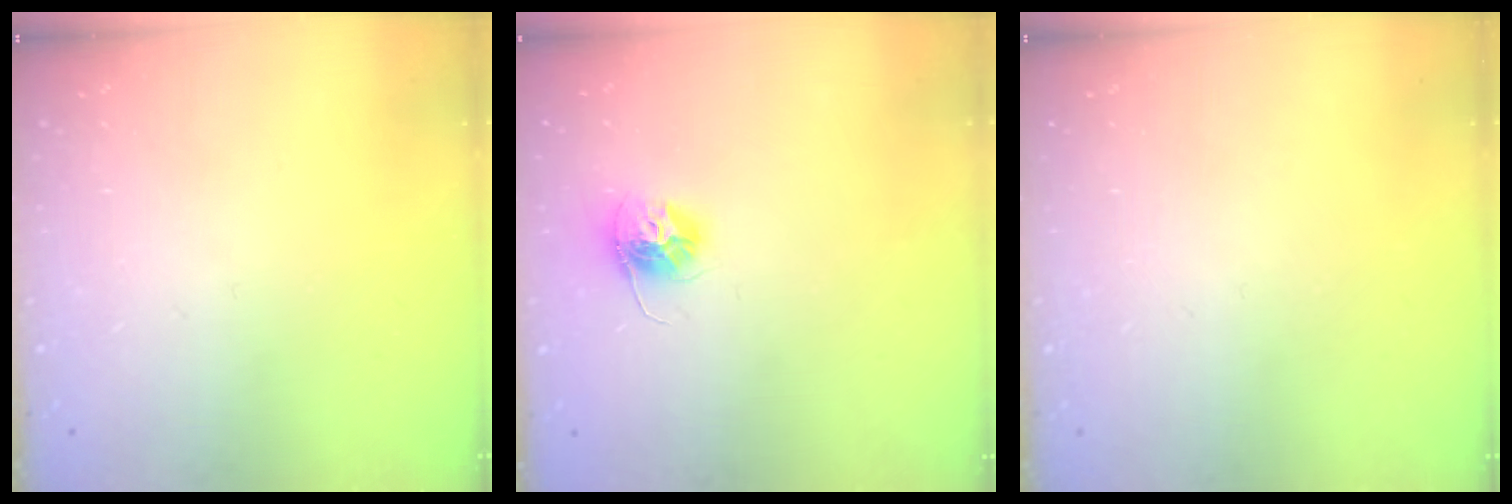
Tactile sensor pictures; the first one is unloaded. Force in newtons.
{"total": 11.3, "press": 11.2, "slide": 0.8}
{"total": 0.0}